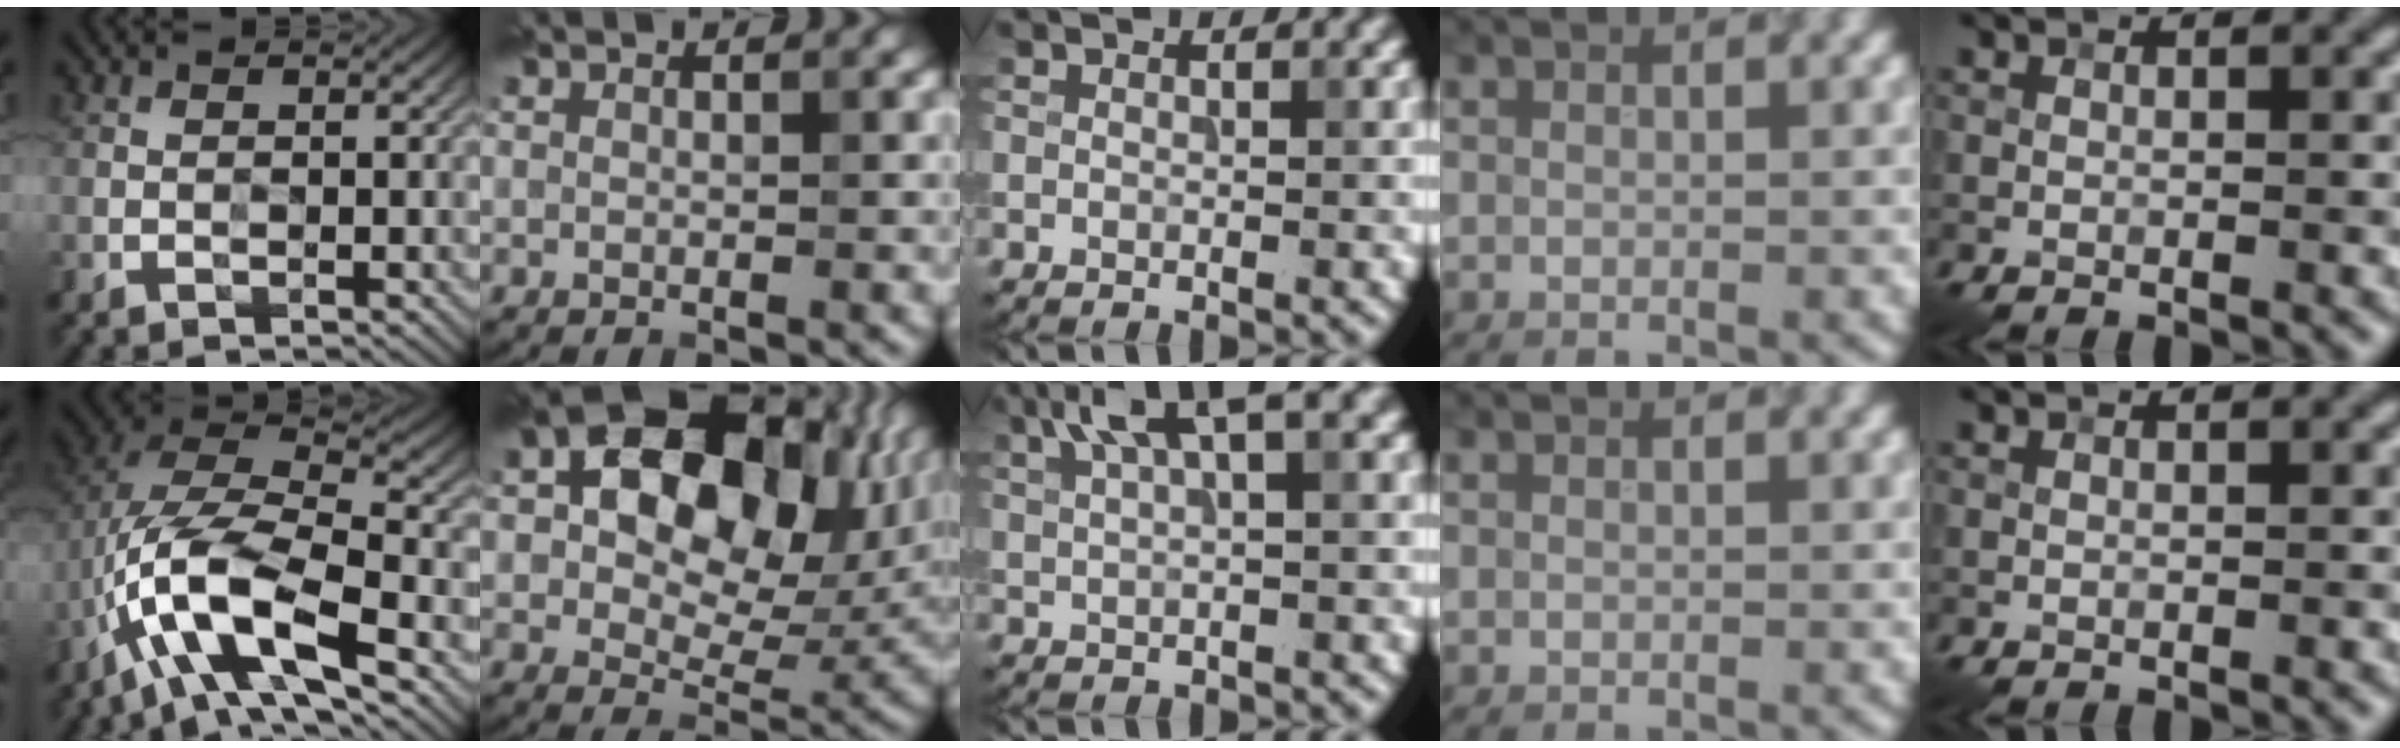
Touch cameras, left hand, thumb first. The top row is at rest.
{"thumb": {"total": 14.9, "force": [-6.3, 5.4, 12.3], "torque": [-0.249, 0.005, -0.120]}, "index": {"total": 15.7, "force": [3.8, 10.1, 11.4], "torque": [-0.139, 0.014, 0.062]}, "middle": {"total": 5.4, "force": [3.0, 1.3, 4.3], "torque": [-0.077, 0.016, 0.054]}}